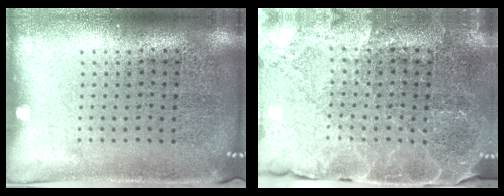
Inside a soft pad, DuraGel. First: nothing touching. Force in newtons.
{"total": 3.0, "press": 3.0, "slide": 0.7}